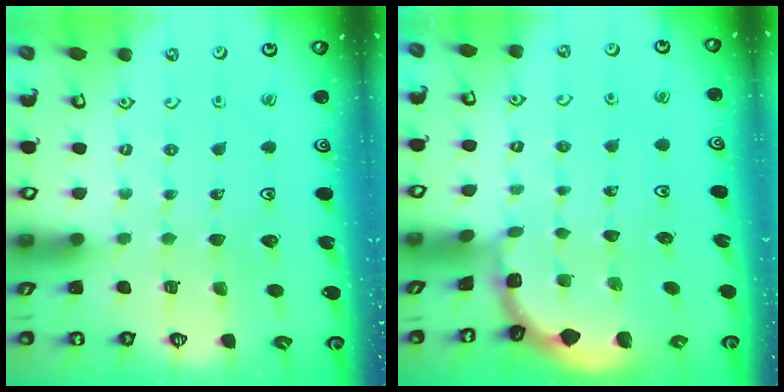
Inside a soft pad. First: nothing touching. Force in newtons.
{"total": 0.8, "press": 0.8, "slide": 0.2}